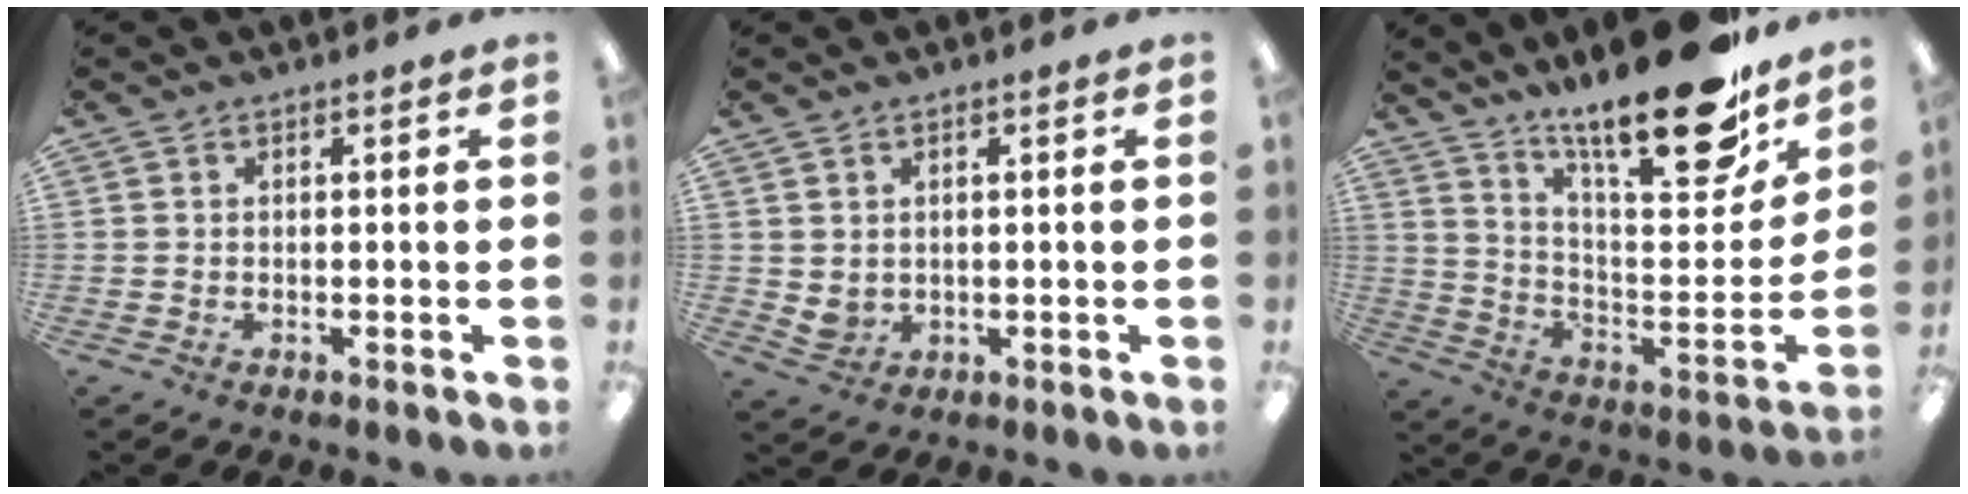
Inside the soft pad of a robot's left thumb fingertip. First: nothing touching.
{"total": 2.5, "force": [1.3, 2.0, 0.5], "torque": [-0.005, -0.005, 0.023]}
{"total": 24.6, "force": [19.2, 6.0, 14.2], "torque": [-0.209, -0.137, 0.311]}